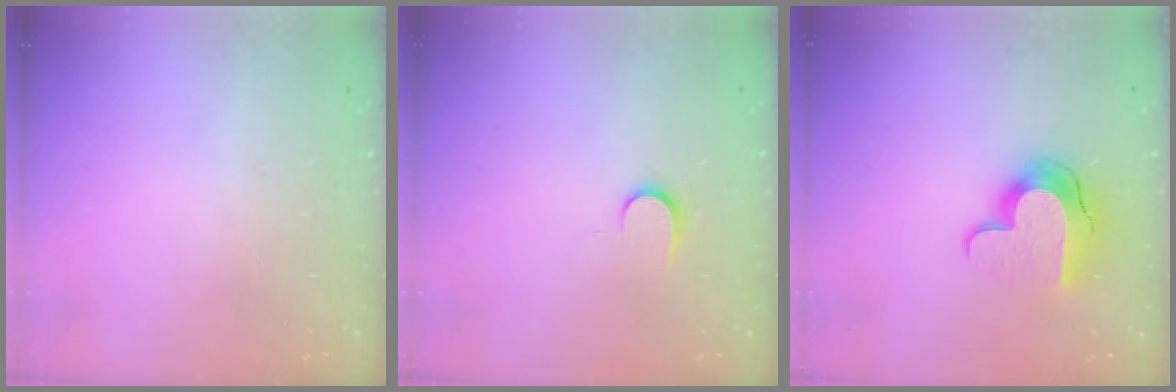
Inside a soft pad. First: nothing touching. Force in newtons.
{"total": 6.9, "press": 6.9, "slide": 0.8}
{"total": 12.5, "press": 12.5, "slide": 0.7}